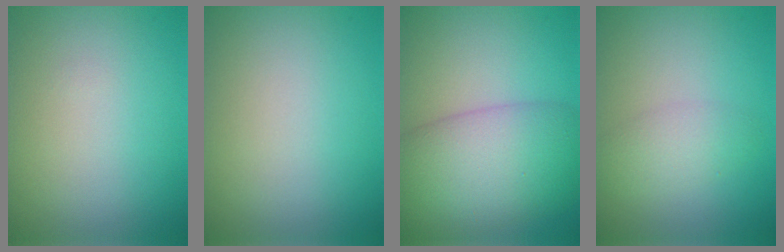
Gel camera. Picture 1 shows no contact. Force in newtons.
{"total": 0.0}
{"total": 9.5, "press": 9.5, "slide": 0.3}
{"total": 2.3, "press": 2.3, "slide": 0.1}